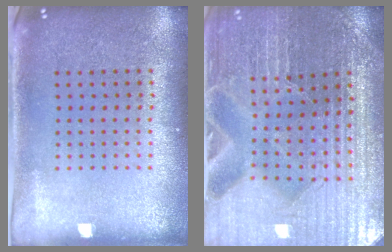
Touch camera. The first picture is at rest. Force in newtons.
{"total": 3.9, "press": 3.8, "slide": 0.7}